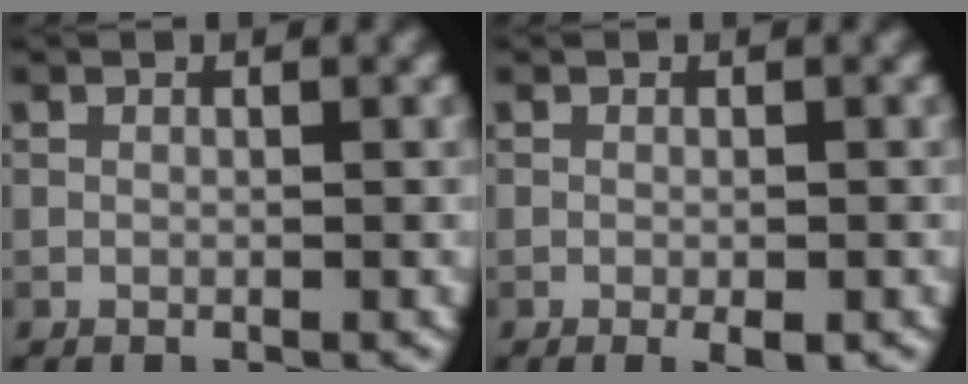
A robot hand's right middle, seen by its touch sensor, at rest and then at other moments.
{"total": 1.4, "force": [-0.7, 0.4, 1.2], "torque": [-0.016, -0.005, -0.008]}